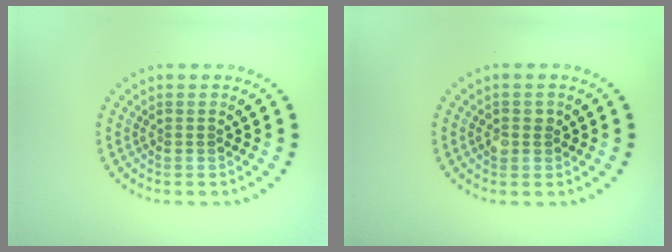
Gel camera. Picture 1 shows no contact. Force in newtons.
{"total": 1.6, "press": 1.6, "slide": 0.4}